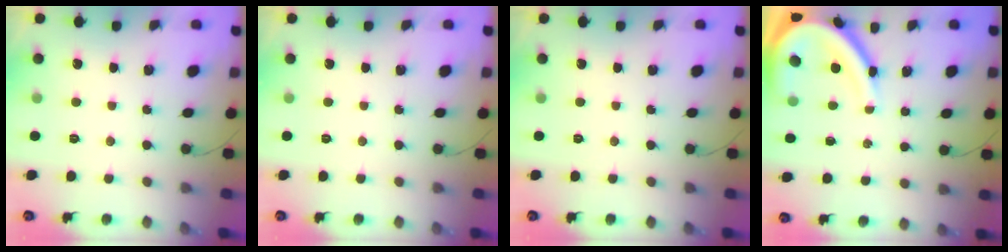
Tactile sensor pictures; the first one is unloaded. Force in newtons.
{"total": 0.0}
{"total": 0.0}
{"total": 12.4, "press": 12.4, "slide": 1.2}